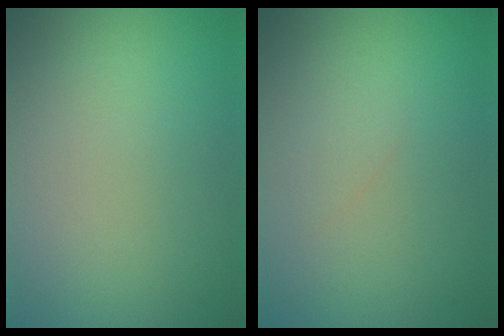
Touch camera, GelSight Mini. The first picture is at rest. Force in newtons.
{"total": 0.7, "press": 0.7, "slide": 0.1}